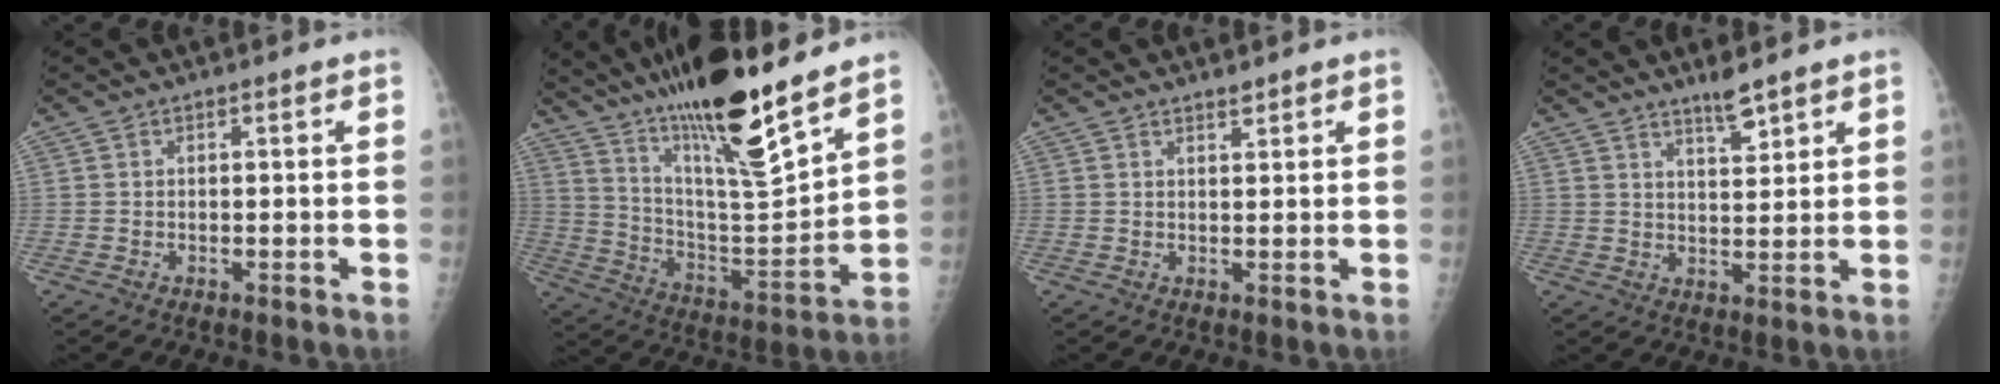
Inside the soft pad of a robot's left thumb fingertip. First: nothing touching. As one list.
[{"total": 22.5, "force": [16.9, 2.6, 14.7], "torque": [-0.225, -0.082, 0.297]}, {"total": 1.3, "force": [1.2, 0.2, 0.4], "torque": [-0.002, -0.010, 0.019]}, {"total": 4.4, "force": [3.6, 0.7, 2.5], "torque": [-0.034, -0.031, 0.062]}]